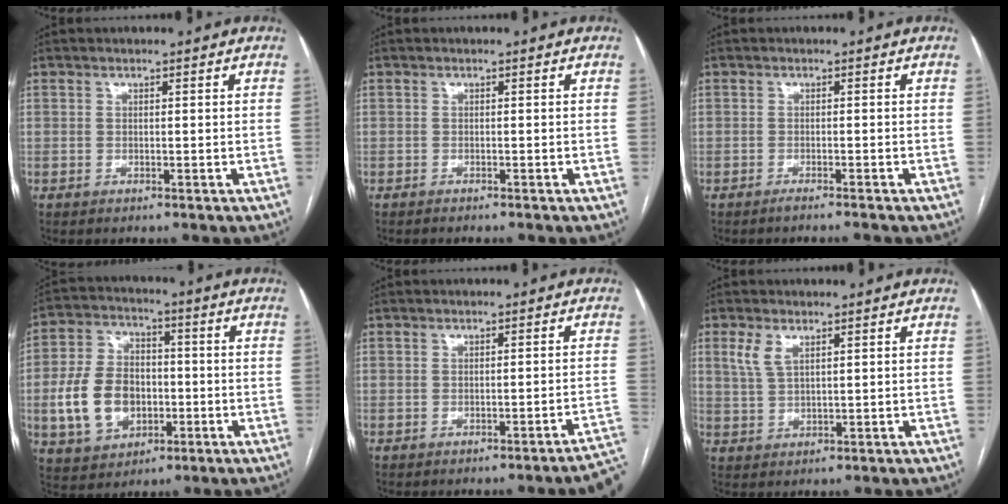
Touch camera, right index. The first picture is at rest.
{"total": 2.1, "force": [-1.9, 0.1, 0.9], "torque": [-0.012, -0.002, -0.020]}
{"total": 2.4, "force": [-2.1, -0.4, 1.1], "torque": [-0.008, 0.003, -0.026]}
{"total": 12.1, "force": [-2.2, 8.7, 8.2], "torque": [-0.185, 0.023, -0.029]}
{"total": 4.3, "force": [-3.7, -0.4, 2.3], "torque": [0.001, 0.002, -0.043]}
{"total": 3.6, "force": [1.9, 1.4, 2.7], "torque": [-0.067, 0.010, 0.047]}